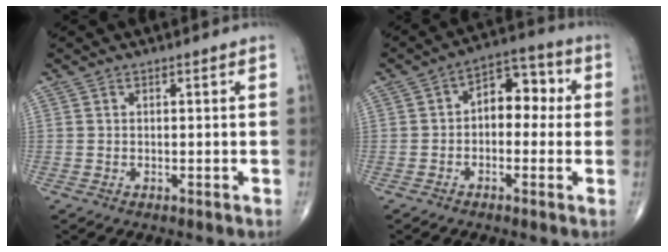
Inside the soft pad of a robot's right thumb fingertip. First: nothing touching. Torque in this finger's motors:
{"motor_torque": [-0.24, 0.50, 0.56, 0.15, 0.13]}